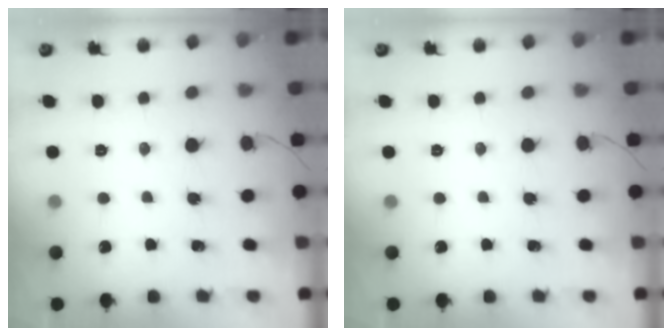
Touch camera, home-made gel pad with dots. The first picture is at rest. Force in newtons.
{"total": 0.0}